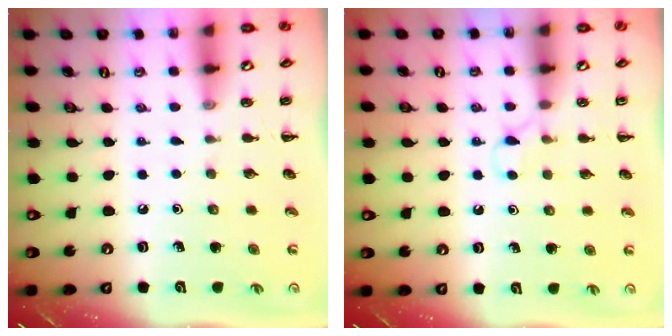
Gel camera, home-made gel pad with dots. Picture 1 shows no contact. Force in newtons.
{"total": 2.6, "press": 2.4, "slide": 0.9}